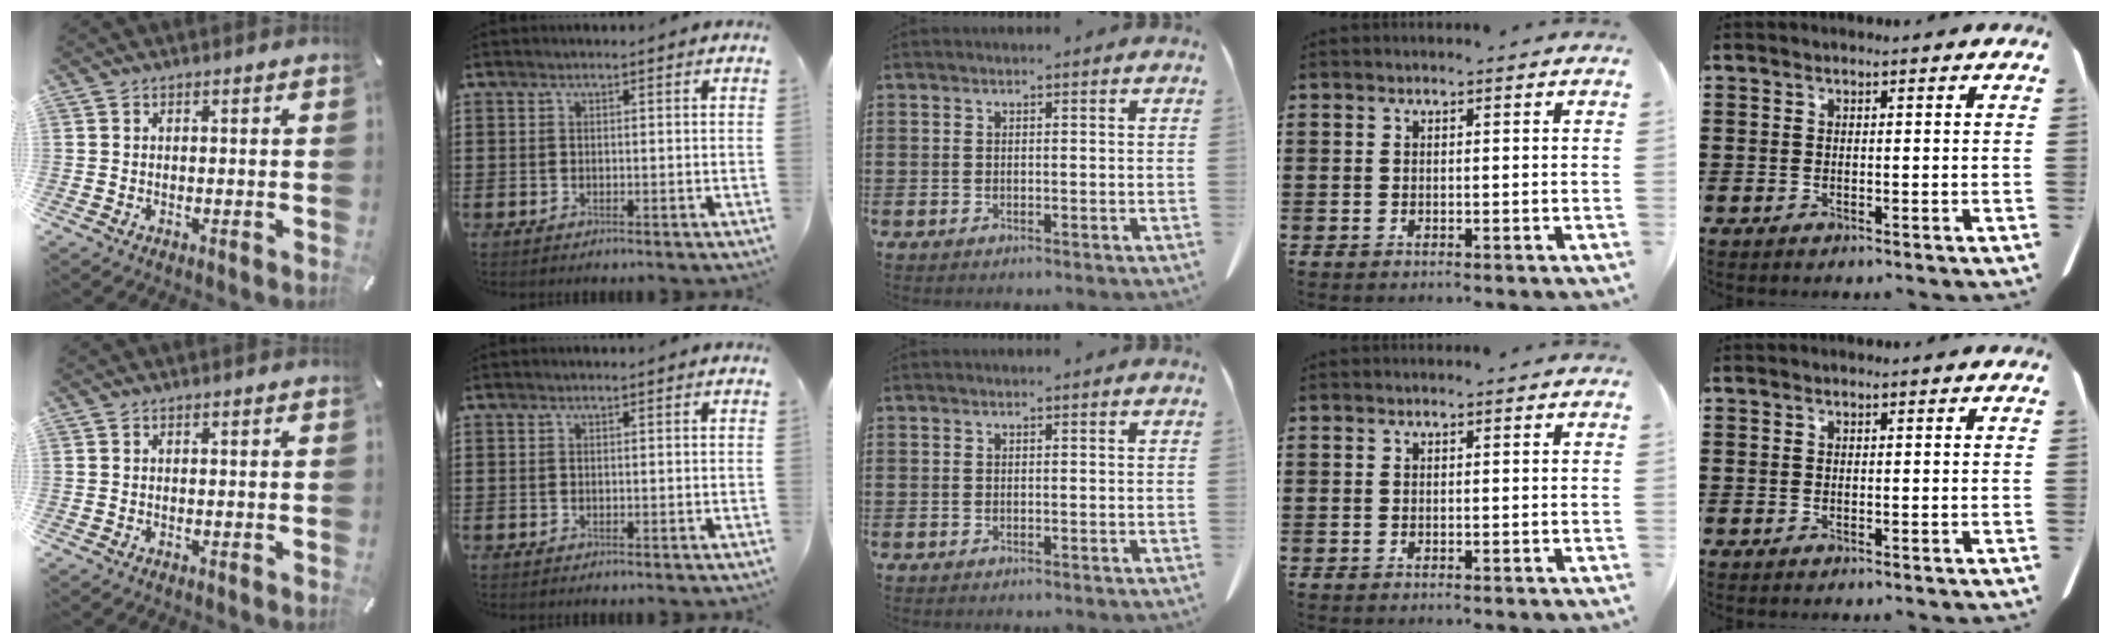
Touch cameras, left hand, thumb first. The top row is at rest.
{}